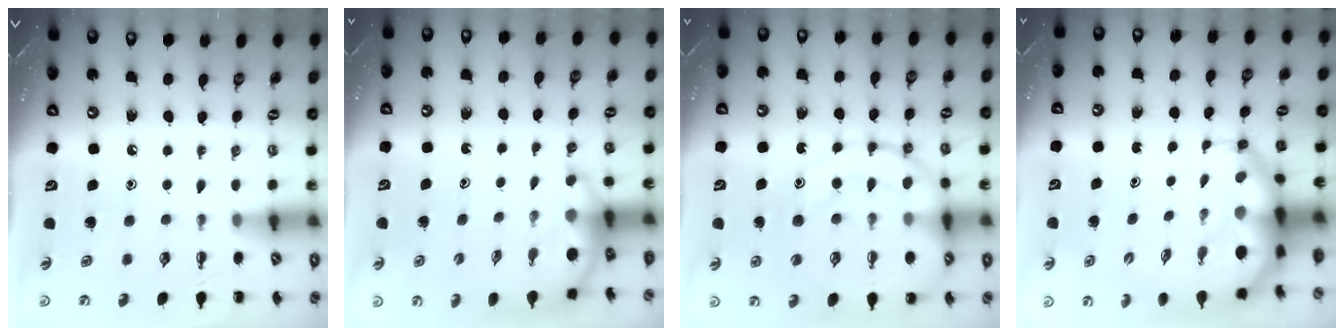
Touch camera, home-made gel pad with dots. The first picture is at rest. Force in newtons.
{"total": 4.2, "press": 4.1, "slide": 1.1}
{"total": 18.3, "press": 18.2, "slide": 2.1}
{"total": 8.0, "press": 7.7, "slide": 2.3}